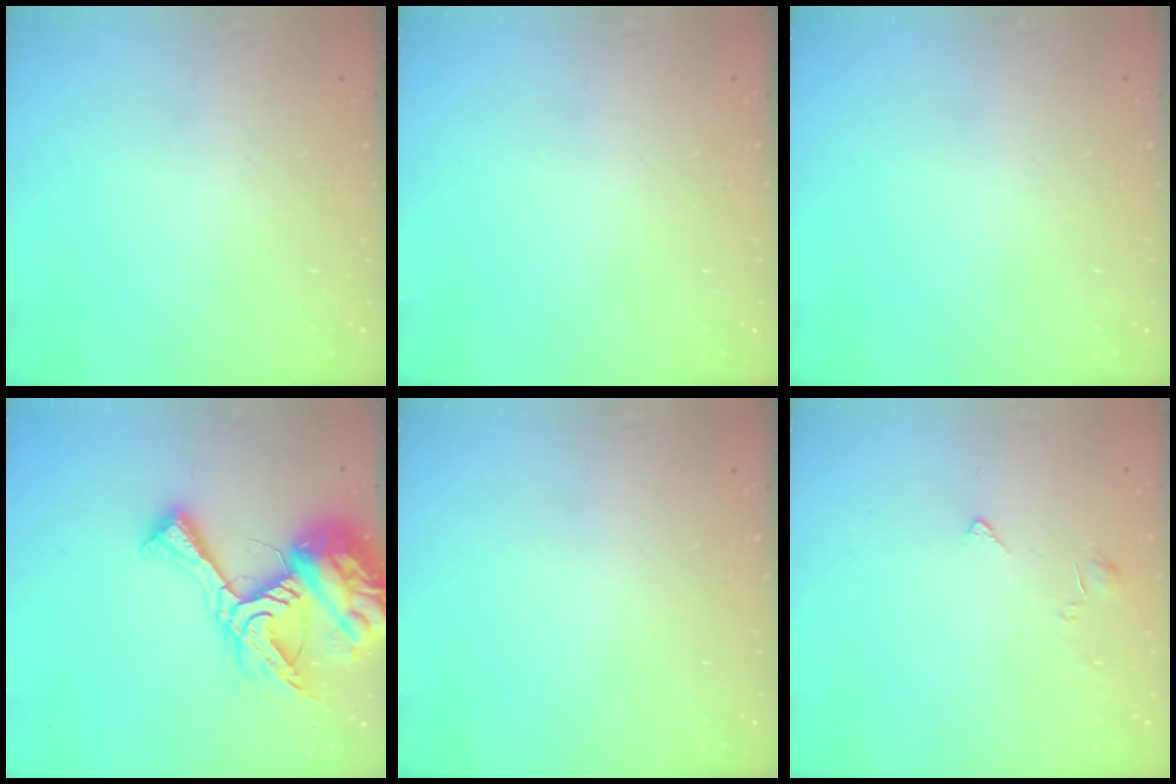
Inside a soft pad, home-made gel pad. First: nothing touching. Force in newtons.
{"total": 0.0}
{"total": 0.0}
{"total": 21.2, "press": 21.1, "slide": 2.2}
{"total": 0.0}
{"total": 2.7, "press": 2.6, "slide": 0.5}